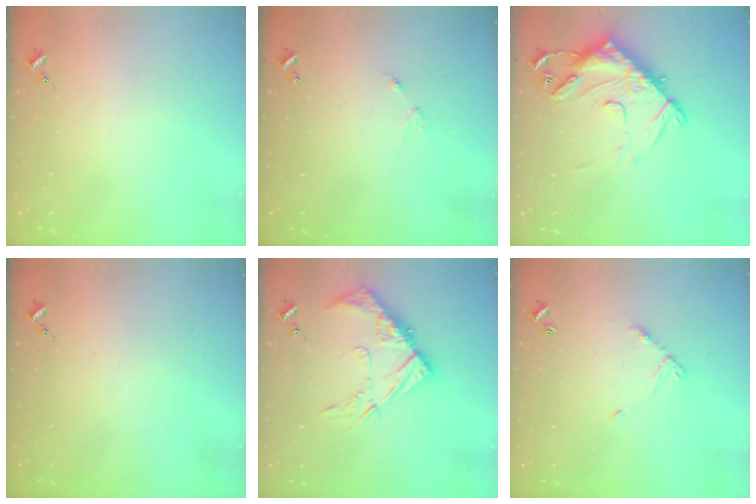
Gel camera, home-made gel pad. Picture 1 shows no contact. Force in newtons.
{"total": 4.8, "press": 4.8, "slide": 0.3}
{"total": 15.5, "press": 15.4, "slide": 1.5}
{"total": 0.0}
{"total": 13.4, "press": 13.4, "slide": 1.0}
{"total": 6.9, "press": 6.8, "slide": 0.6}